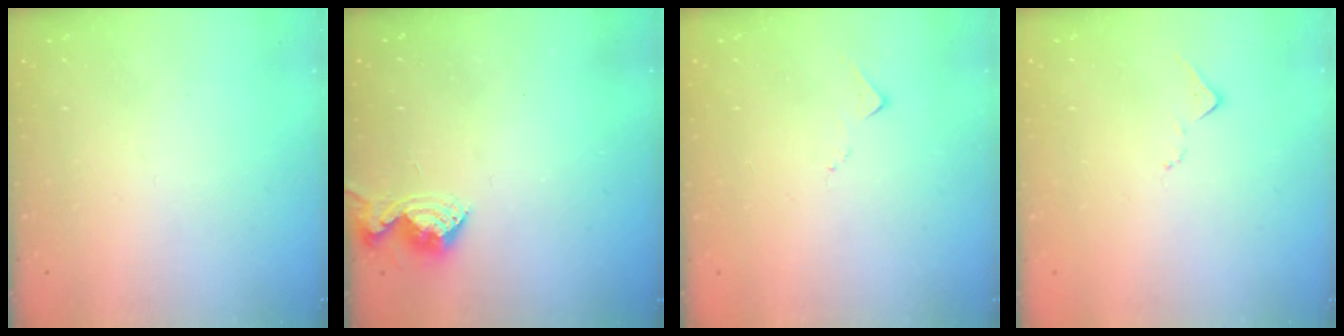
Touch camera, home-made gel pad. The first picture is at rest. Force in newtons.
{"total": 8.7, "press": 8.7, "slide": 0.5}
{"total": 6.6, "press": 6.6, "slide": 0.2}
{"total": 7.0, "press": 6.9, "slide": 0.9}